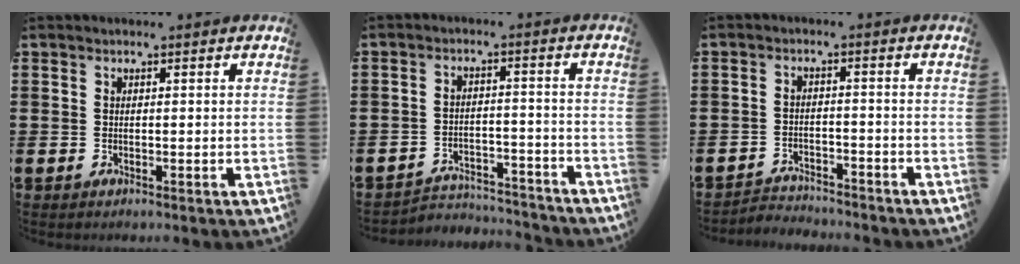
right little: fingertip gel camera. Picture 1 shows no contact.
{"total": 3.7, "force": [-3.6, 0.7, 0.3], "torque": [-0.009, 0.007, -0.078]}
{"total": 2.6, "force": [-2.5, 0.4, -0.2], "torque": [-0.006, 0.002, -0.056]}